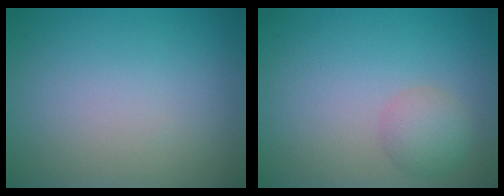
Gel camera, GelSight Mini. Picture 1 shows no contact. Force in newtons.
{"total": 2.4, "press": 2.4, "slide": 0.0}